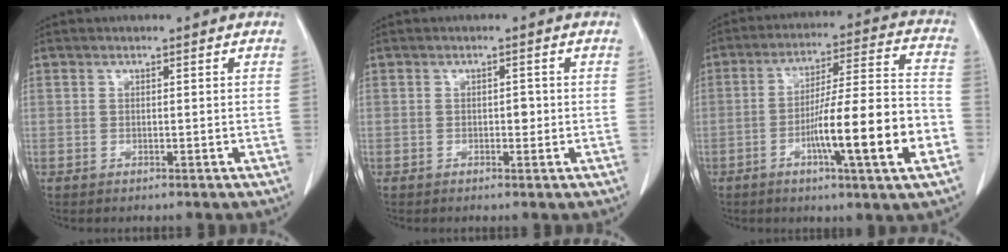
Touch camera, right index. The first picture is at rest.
{"total": 1.2, "force": [-0.1, 0.8, 0.9], "torque": [-0.009, 0.003, -0.001]}
{"total": 16.1, "force": [-5.3, 0.4, 15.2], "torque": [-0.249, 0.001, -0.082]}